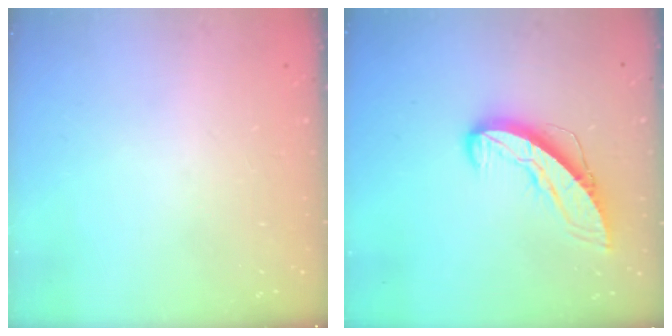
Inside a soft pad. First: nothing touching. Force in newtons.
{"total": 8.7, "press": 8.7, "slide": 1.0}